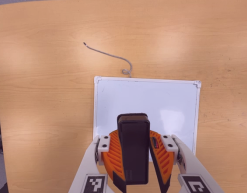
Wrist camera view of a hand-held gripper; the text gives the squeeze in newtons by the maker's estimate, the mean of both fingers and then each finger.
{"total": 11.2, "left": 10.1, "right": 12.3}